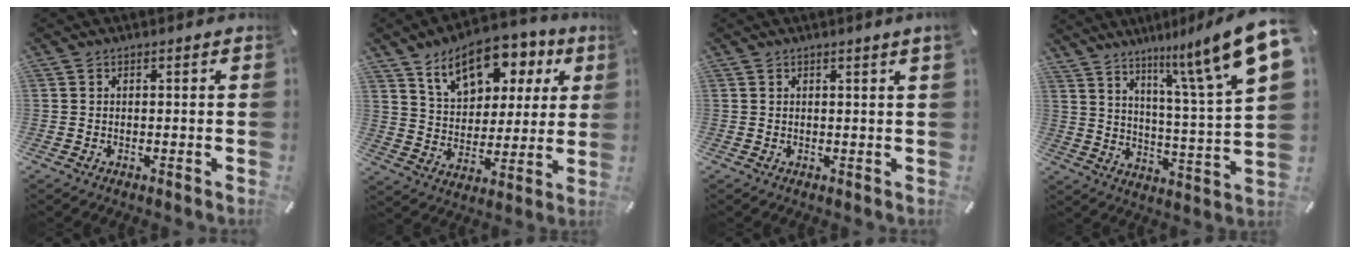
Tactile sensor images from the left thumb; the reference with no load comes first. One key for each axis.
{"total": 15.1, "fx": 9.4, "fy": 9.2, "fz": 7.5, "tx": -0.122, "ty": -0.043, "tz": 0.168}
{"total": 1.6, "fx": 0.9, "fy": -0.3, "fz": 1.3, "tx": -0.023, "ty": -0.005, "tz": 0.016}
{"total": 16.8, "fx": 11.8, "fy": 2.7, "fz": 11.6, "tx": -0.181, "ty": -0.079, "tz": 0.185}